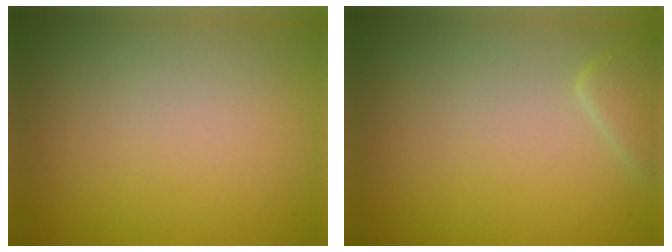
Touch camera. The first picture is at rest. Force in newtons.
{"total": 0.9, "press": 0.9, "slide": 0.1}